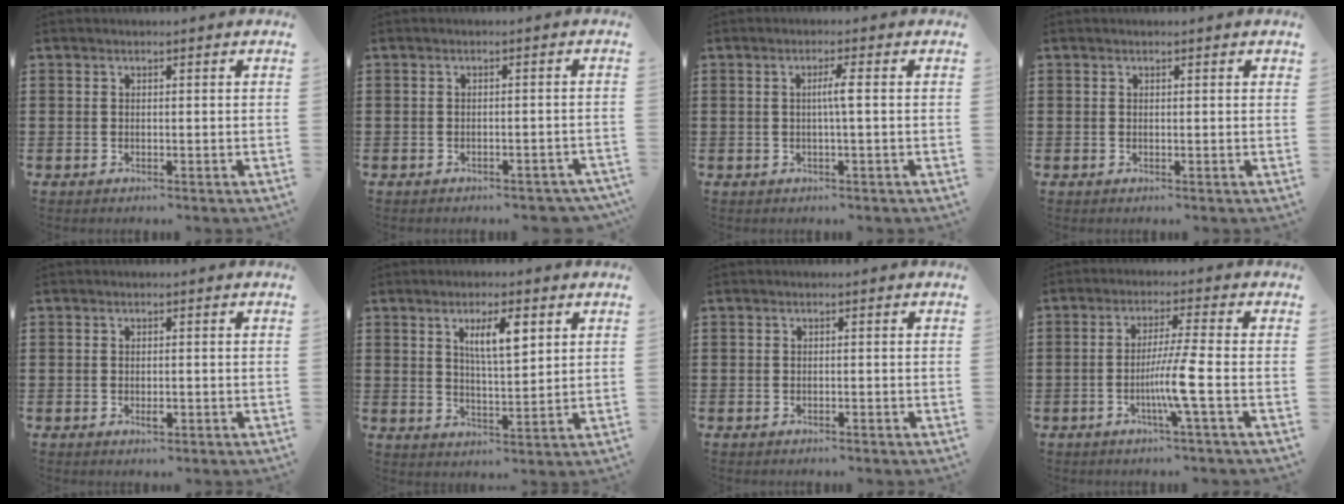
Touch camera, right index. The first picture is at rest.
{"total": 1.5, "force": [-1.4, 0.2, 0.4], "torque": [-0.012, -0.003, -0.029]}
{"total": 2.6, "force": [0.0, -0.2, 2.6], "torque": [-0.048, -0.003, -0.005]}
{"total": 0.0}
{"total": 1.5, "force": [-0.5, 0.6, 1.3], "torque": [-0.024, -0.001, -0.008]}
{"total": 6.0, "force": [2.6, 1.7, 5.2], "torque": [-0.093, 0.001, 0.038]}
{"total": 0.0}
{"total": 6.4, "force": [-2.0, -0.8, 6.1], "torque": [-0.110, -0.014, -0.040]}